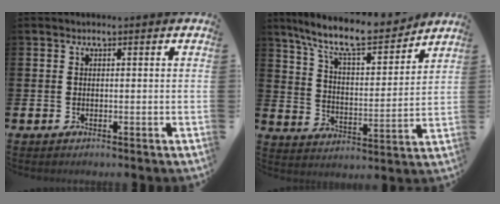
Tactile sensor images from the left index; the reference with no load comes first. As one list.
[{"total": 10.6, "force": [9.3, 2.1, 4.4], "torque": [-0.120, -0.058, 0.163]}]